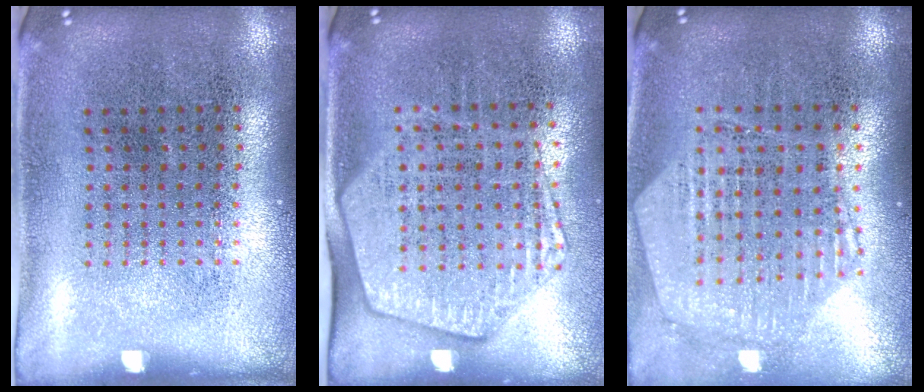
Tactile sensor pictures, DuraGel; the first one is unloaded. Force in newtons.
{"total": 1.9, "press": 1.7, "slide": 0.9}
{"total": 1.1, "press": 1.1, "slide": 0.2}